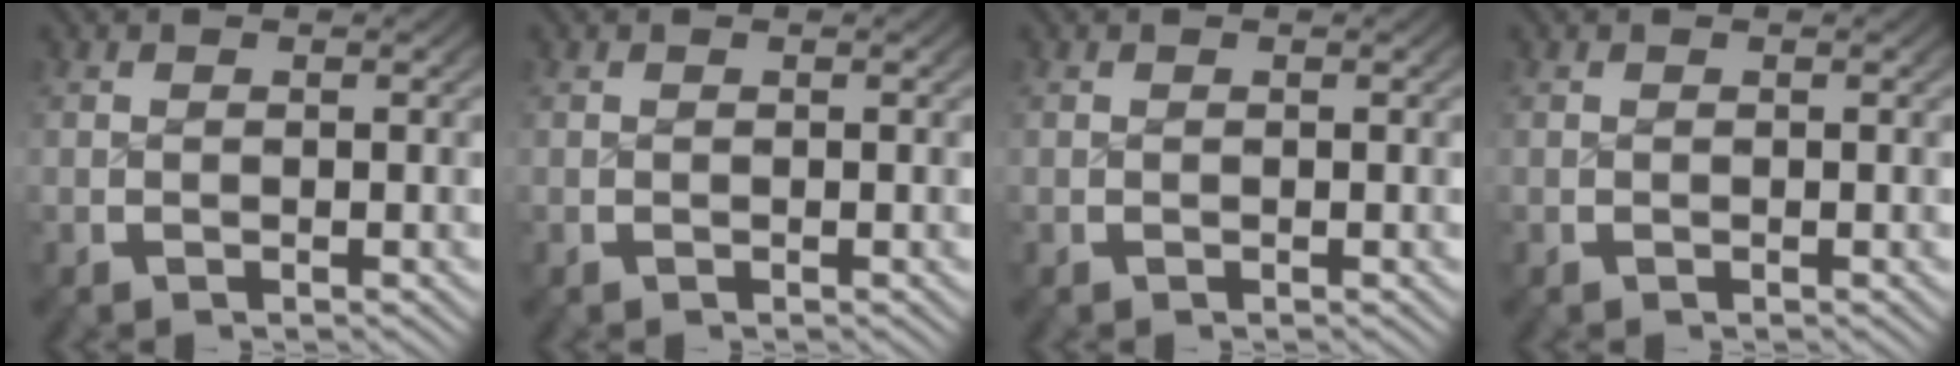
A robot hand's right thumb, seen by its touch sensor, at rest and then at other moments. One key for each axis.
{"total": 0.0}
{"total": 0.0}
{"total": 0.0}